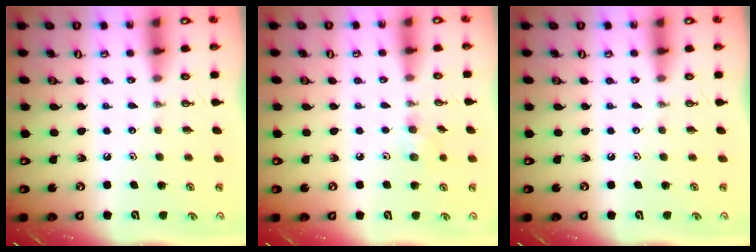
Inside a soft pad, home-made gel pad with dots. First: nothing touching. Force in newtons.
{"total": 5.5, "press": 5.3, "slide": 1.3}
{"total": 0.0}